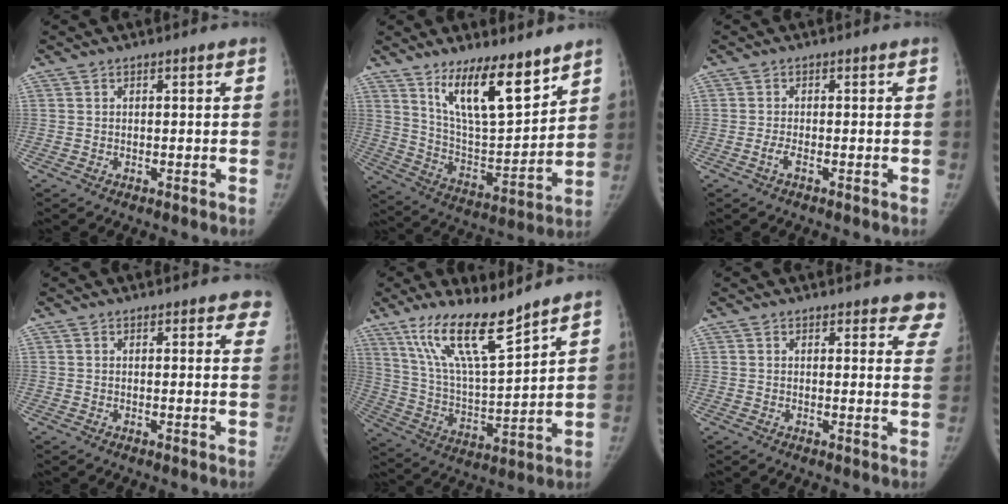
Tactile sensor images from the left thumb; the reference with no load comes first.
{"total": 16.3, "force": [11.1, 4.8, 10.9], "torque": [-0.149, -0.078, 0.205]}
{"total": 1.4, "force": [-0.7, 0.3, 1.2], "torque": [-0.029, 0.001, -0.017]}
{"total": 5.1, "force": [4.3, 1.9, 2.0], "torque": [0.015, -0.015, 0.034]}
{"total": 16.1, "force": [11.7, 3.0, 10.6], "torque": [-0.179, -0.067, 0.229]}
{"total": 8.3, "force": [7.6, 2.8, 1.9], "torque": [0.030, -0.034, 0.055]}